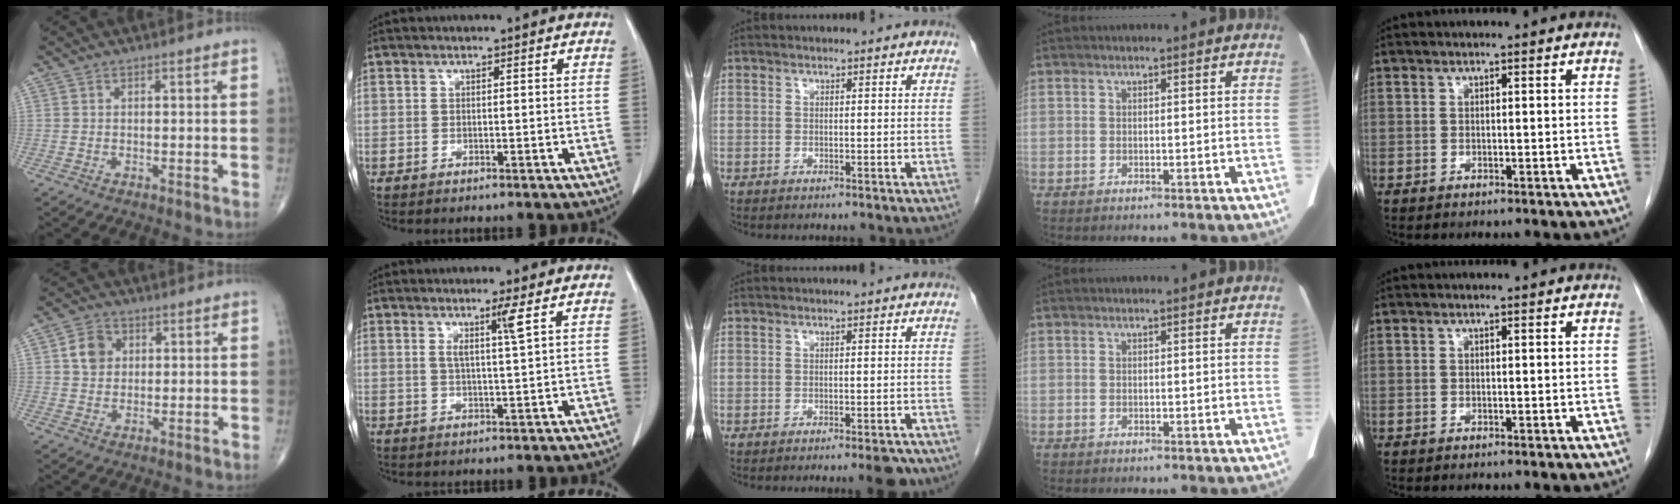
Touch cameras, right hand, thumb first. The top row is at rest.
{"thumb": {"total": 5.2, "force": [1.3, 4.2, 2.7], "torque": [-0.032, 0.001, 0.018]}, "index": {"total": 3.3, "force": [1.4, -0.9, 2.8], "torque": [-0.055, -0.006, 0.028]}, "middle": {"total": 2.8, "force": [-2.3, 0.1, 1.7], "torque": [-0.013, -0.003, -0.030]}}